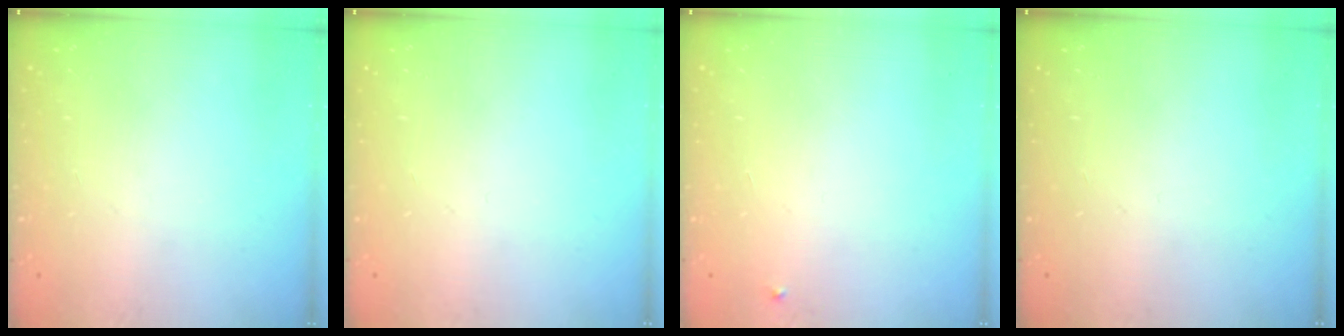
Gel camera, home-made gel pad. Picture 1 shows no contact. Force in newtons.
{"total": 0.0}
{"total": 2.7, "press": 2.7, "slide": 0.2}
{"total": 0.0}